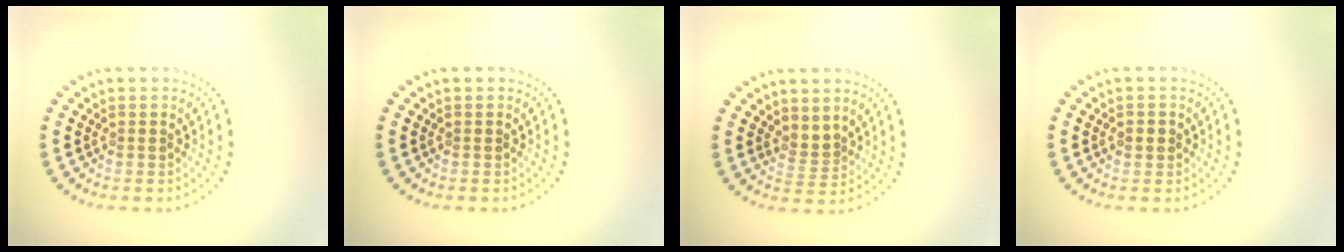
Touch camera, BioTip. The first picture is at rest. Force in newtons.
{"total": 0.0}
{"total": 1.6, "press": 1.1, "slide": 1.1}
{"total": 1.0, "press": 1.0, "slide": 0.3}